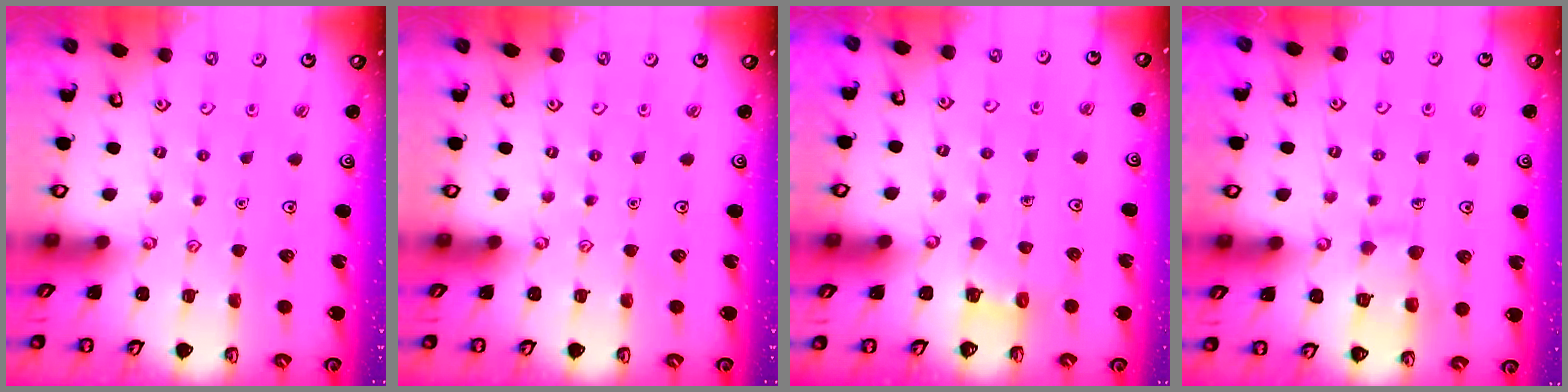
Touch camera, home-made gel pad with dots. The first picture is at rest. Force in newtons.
{"total": 0.0}
{"total": 2.5, "press": 2.5, "slide": 0.1}
{"total": 9.3, "press": 9.3, "slide": 0.8}